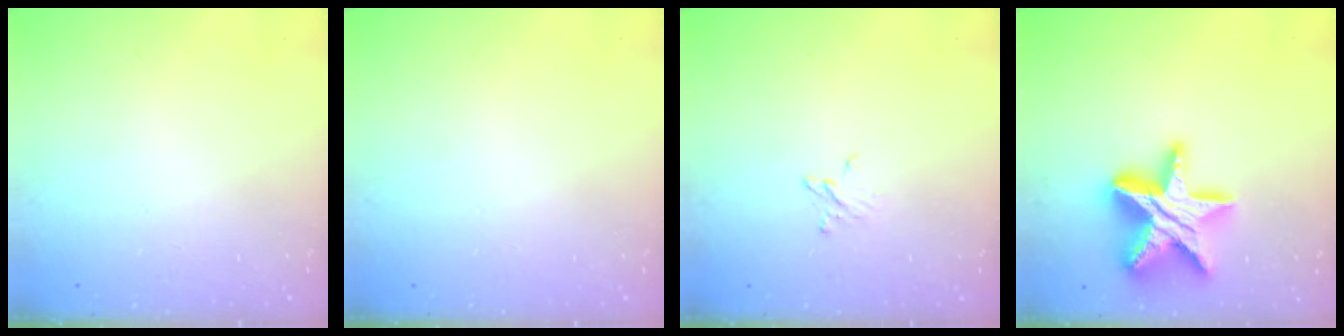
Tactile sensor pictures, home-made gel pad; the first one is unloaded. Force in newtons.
{"total": 0.0}
{"total": 2.9, "press": 2.9, "slide": 0.2}
{"total": 20.1, "press": 20.0, "slide": 1.4}